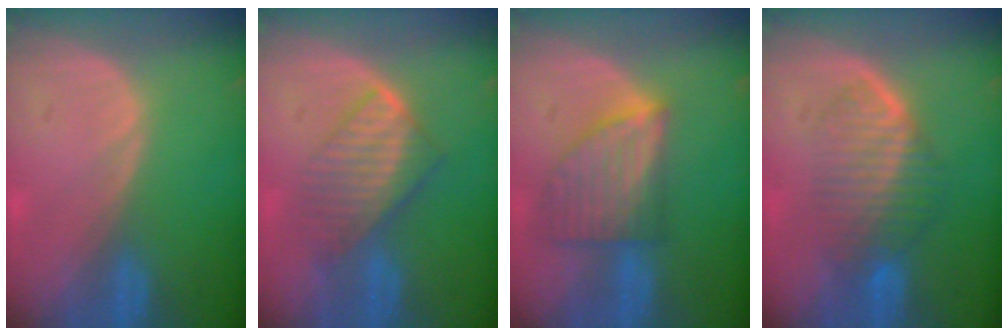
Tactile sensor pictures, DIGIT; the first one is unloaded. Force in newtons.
{"total": 6.7, "press": 6.3, "slide": 2.3}
{"total": 7.5, "press": 6.9, "slide": 3.0}
{"total": 6.6, "press": 6.4, "slide": 1.7}